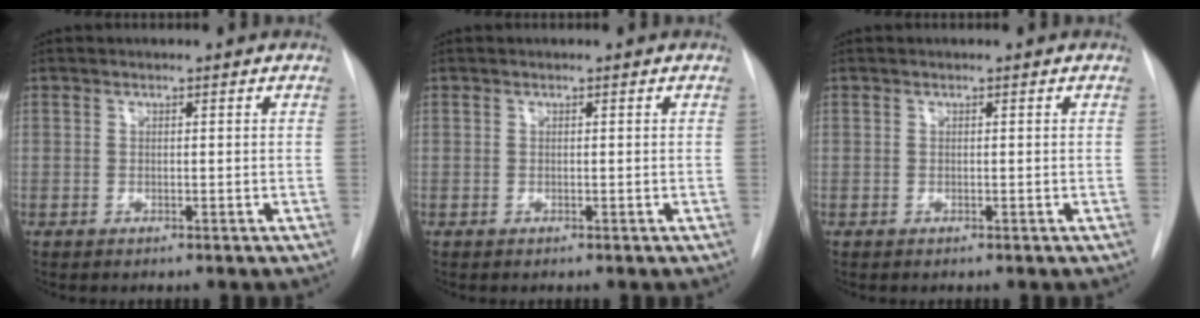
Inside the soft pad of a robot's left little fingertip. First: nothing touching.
{"total": 0.0}
{"total": 0.0}